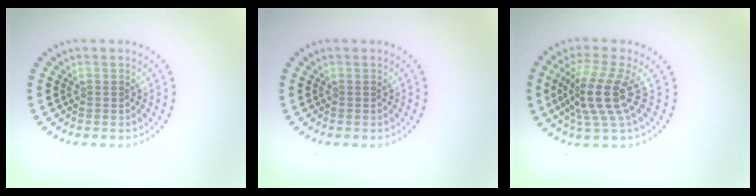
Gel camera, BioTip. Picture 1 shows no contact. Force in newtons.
{"total": 0.0}
{"total": 4.6, "press": 3.5, "slide": 3.0}